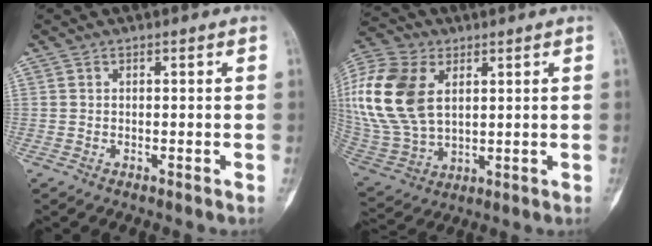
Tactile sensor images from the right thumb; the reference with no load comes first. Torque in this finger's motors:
{"motor_torque": [-0.72, 2.12, 1.67, 0.37, 0.50]}